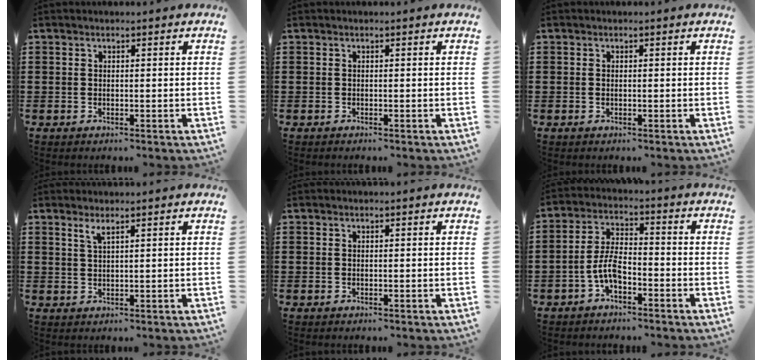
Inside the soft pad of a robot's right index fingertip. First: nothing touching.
{"total": 0.0}
{"total": 0.5, "force": [0.0, 0.2, 0.5], "torque": [-0.011, -0.002, 0.000]}
{"total": 1.8, "force": [1.2, 0.2, 1.3], "torque": [-0.028, 0.001, 0.020]}
{"total": 0.0}
{"total": 5.9, "force": [-2.6, 2.6, 4.7], "torque": [-0.116, 0.001, -0.058]}